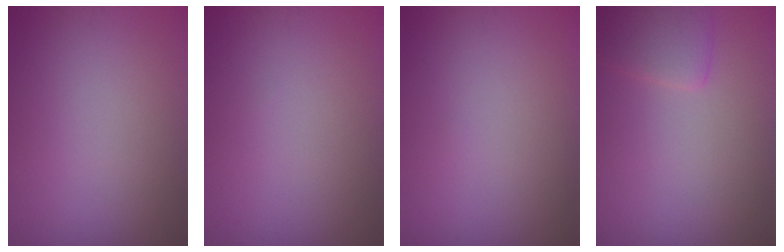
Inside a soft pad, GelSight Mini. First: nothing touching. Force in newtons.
{"total": 0.0}
{"total": 0.0}
{"total": 2.2, "press": 2.1, "slide": 0.2}